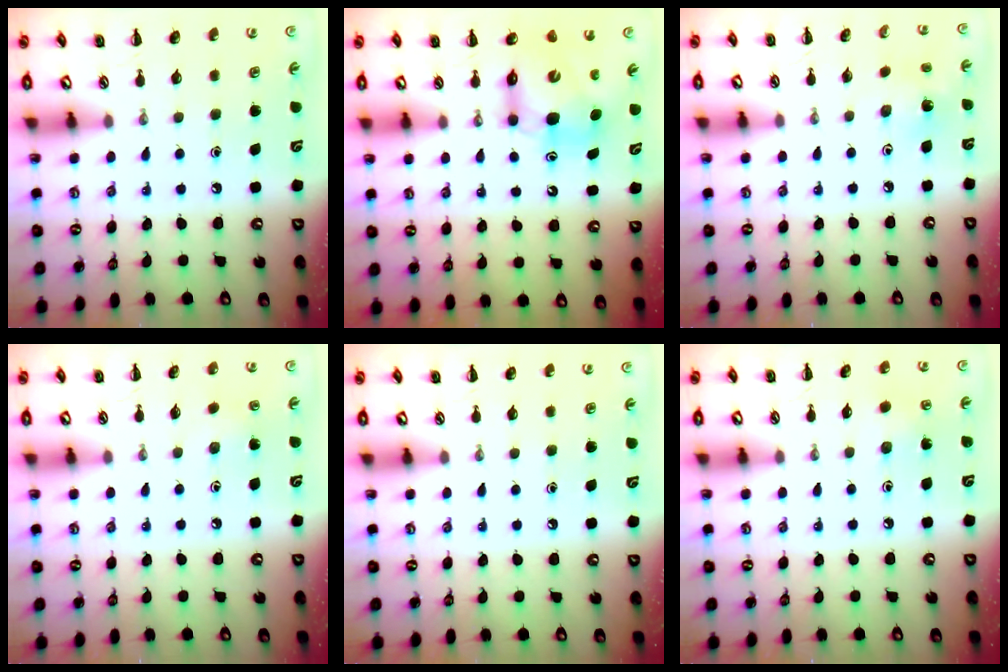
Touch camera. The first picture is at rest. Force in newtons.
{"total": 8.8, "press": 8.6, "slide": 2.0}
{"total": 1.8, "press": 1.7, "slide": 0.5}
{"total": 5.4, "press": 5.2, "slide": 1.4}
{"total": 0.0}
{"total": 2.8, "press": 2.7, "slide": 0.8}